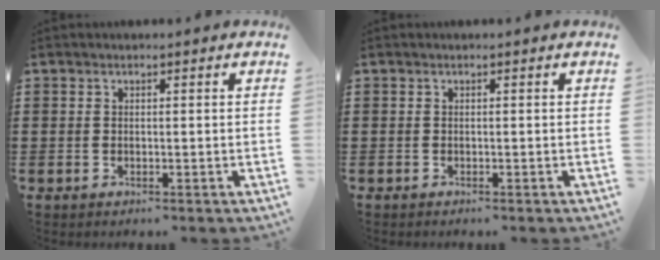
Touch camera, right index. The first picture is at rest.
{"total": 0.0}